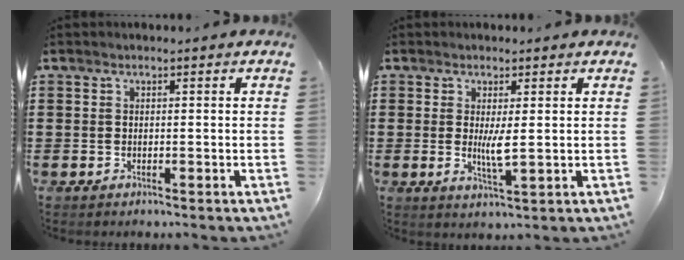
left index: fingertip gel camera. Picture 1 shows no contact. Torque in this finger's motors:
{"motor_torque": [1.12, 0.03, 0.26, 0.07]}